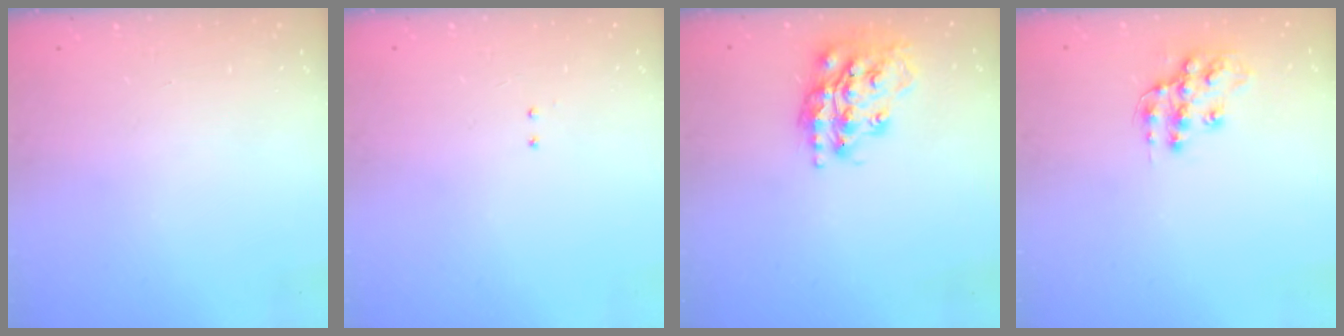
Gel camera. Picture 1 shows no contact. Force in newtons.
{"total": 2.0, "press": 2.0, "slide": 0.4}
{"total": 18.1, "press": 18.0, "slide": 1.4}
{"total": 12.8, "press": 12.8, "slide": 0.9}